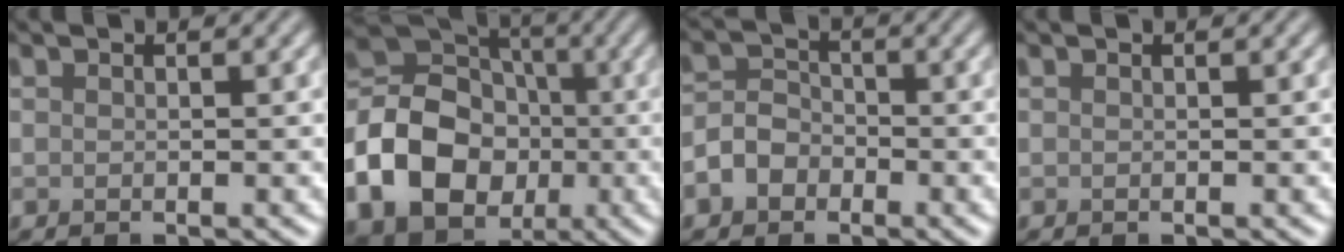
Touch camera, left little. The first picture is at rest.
{"total": 12.5, "force": [-3.3, 10.1, 6.4], "torque": [-0.112, -0.016, -0.083]}
{"total": 3.0, "force": [-1.4, 2.2, 1.3], "torque": [-0.021, 0.006, -0.034]}
{"total": 0.0}